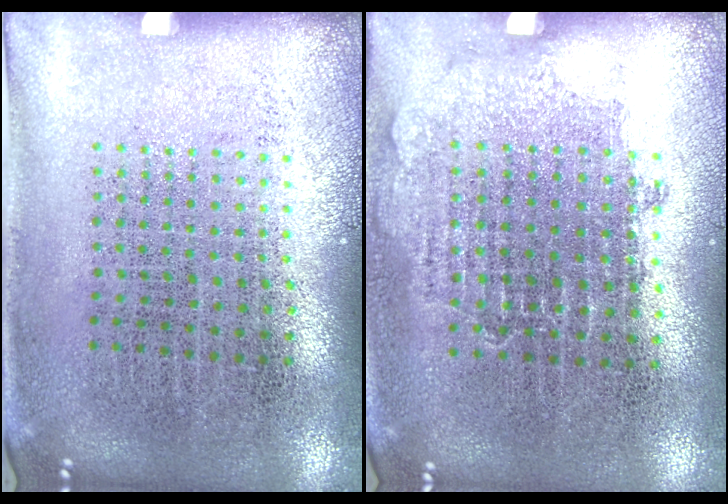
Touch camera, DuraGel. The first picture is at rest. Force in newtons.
{"total": 0.8, "press": 0.7, "slide": 0.3}